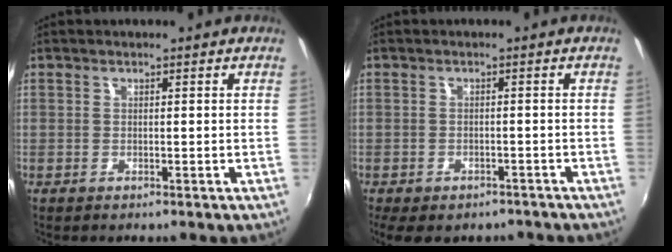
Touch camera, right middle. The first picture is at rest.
{"total": 8.8, "force": [-6.6, 4.1, 4.1], "torque": [-0.093, -0.030, -0.089]}